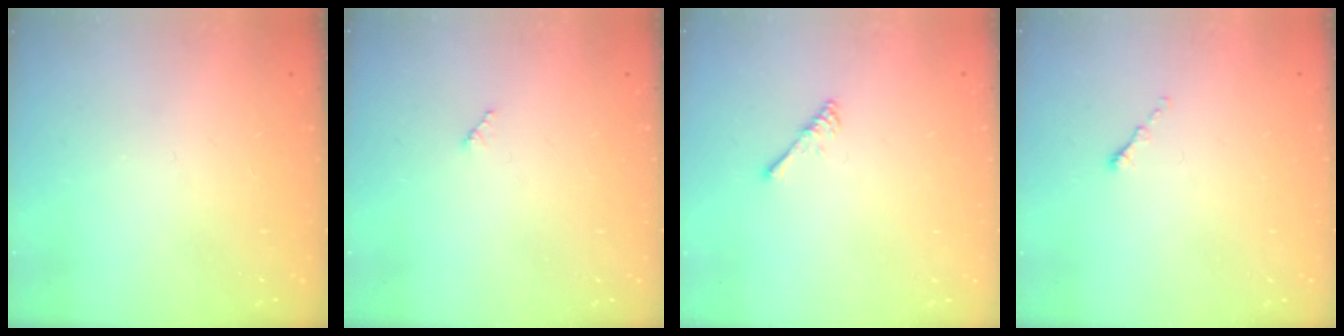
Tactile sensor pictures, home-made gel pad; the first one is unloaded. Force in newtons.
{"total": 2.5, "press": 2.5, "slide": 0.3}
{"total": 2.5, "press": 2.5, "slide": 0.4}
{"total": 0.0}